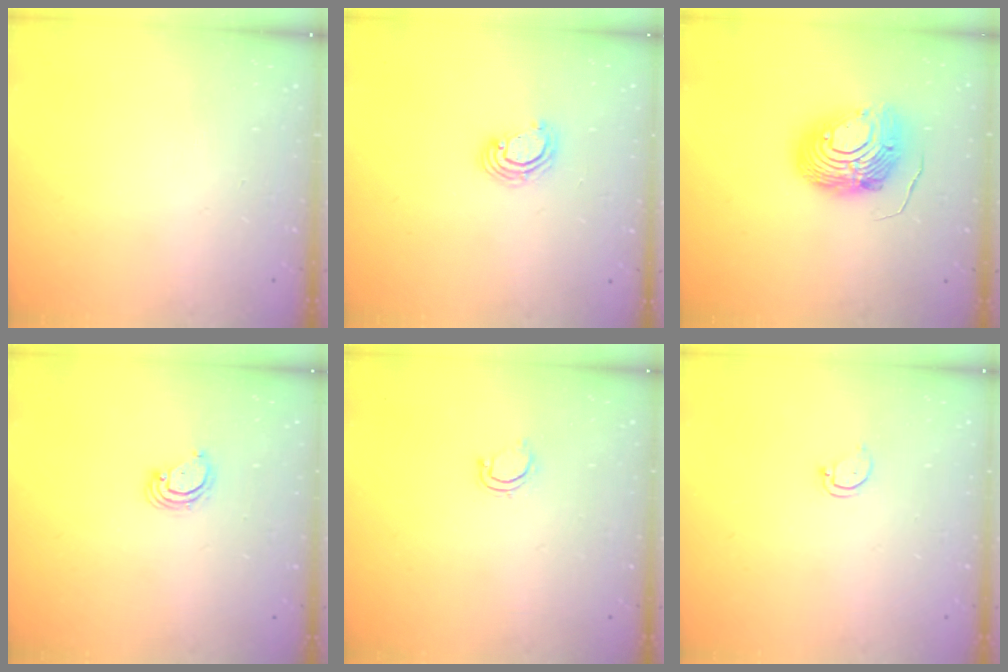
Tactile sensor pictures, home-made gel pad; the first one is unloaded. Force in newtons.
{"total": 3.5, "press": 3.5, "slide": 0.3}
{"total": 12.2, "press": 12.2, "slide": 1.2}
{"total": 3.0, "press": 3.0, "slide": 0.2}
{"total": 3.4, "press": 3.4, "slide": 0.3}
{"total": 2.9, "press": 2.9, "slide": 0.2}